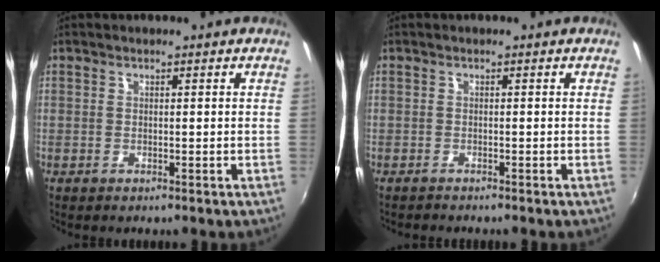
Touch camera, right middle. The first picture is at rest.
{"total": 1.0, "force": [-1.0, 0.1, 0.1], "torque": [-0.005, -0.005, -0.018]}